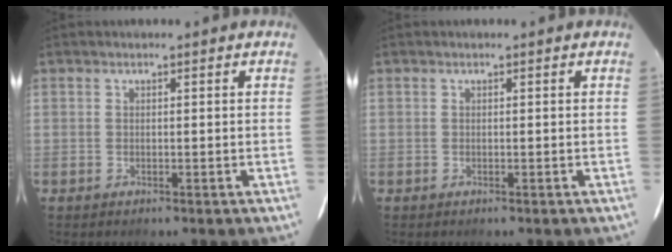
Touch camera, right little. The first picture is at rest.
{"total": 0.0}